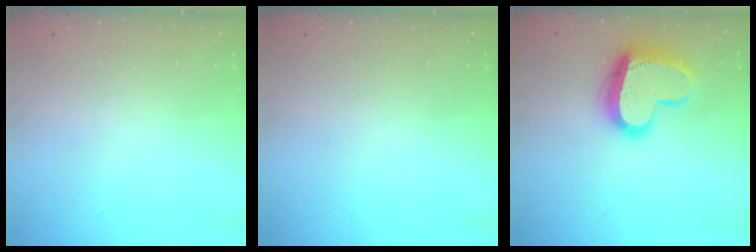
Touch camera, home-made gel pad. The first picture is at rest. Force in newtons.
{"total": 0.0}
{"total": 16.6, "press": 16.5, "slide": 1.4}